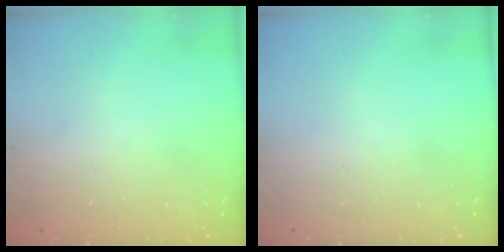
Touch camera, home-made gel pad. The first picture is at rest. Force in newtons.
{"total": 0.0}